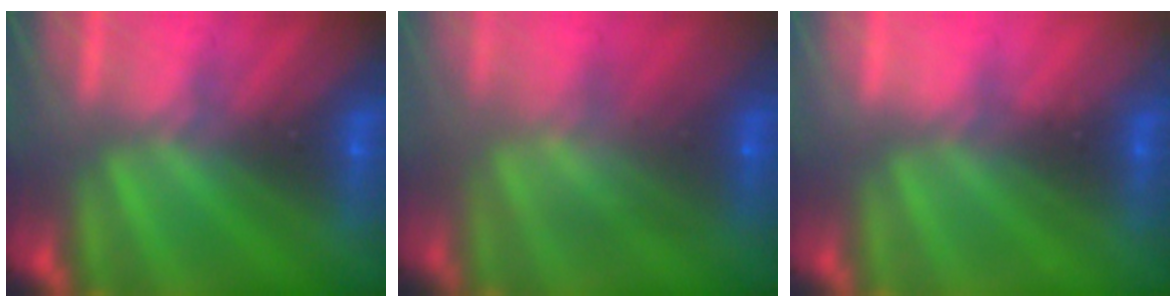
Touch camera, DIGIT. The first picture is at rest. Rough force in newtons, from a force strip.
{"total": 8.4}
{"total": 2.4}